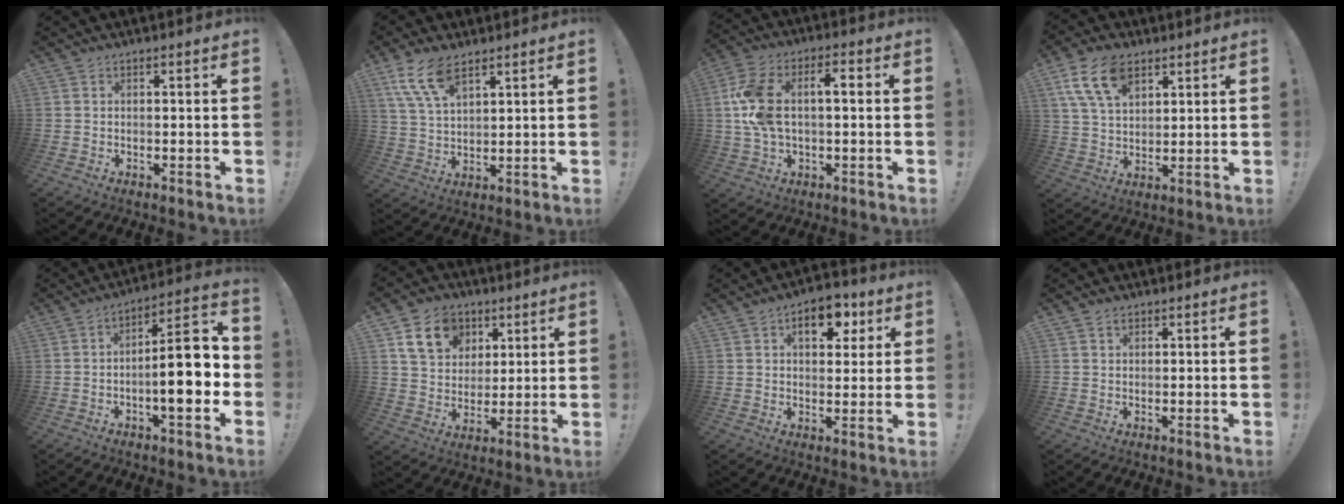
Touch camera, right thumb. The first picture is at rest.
{"total": 10.6, "force": [6.8, 4.5, 6.8], "torque": [-0.129, -0.022, 0.129]}
{"total": 12.6, "force": [1.0, 7.0, 10.4], "torque": [-0.197, 0.014, 0.017]}
{"total": 13.0, "force": [7.0, 7.7, 7.9], "torque": [-0.152, -0.015, 0.134]}
{"total": 14.9, "force": [-2.5, 3.9, 14.1], "torque": [-0.200, 0.009, -0.044]}
{"total": 14.0, "force": [6.6, 10.8, 6.1], "torque": [-0.096, -0.021, 0.131]}
{"total": 9.1, "force": [3.8, 5.5, 6.2], "torque": [-0.067, -0.007, 0.060]}
{"total": 1.4, "force": [0.9, 0.9, 0.4], "torque": [-0.004, -0.001, 0.017]}